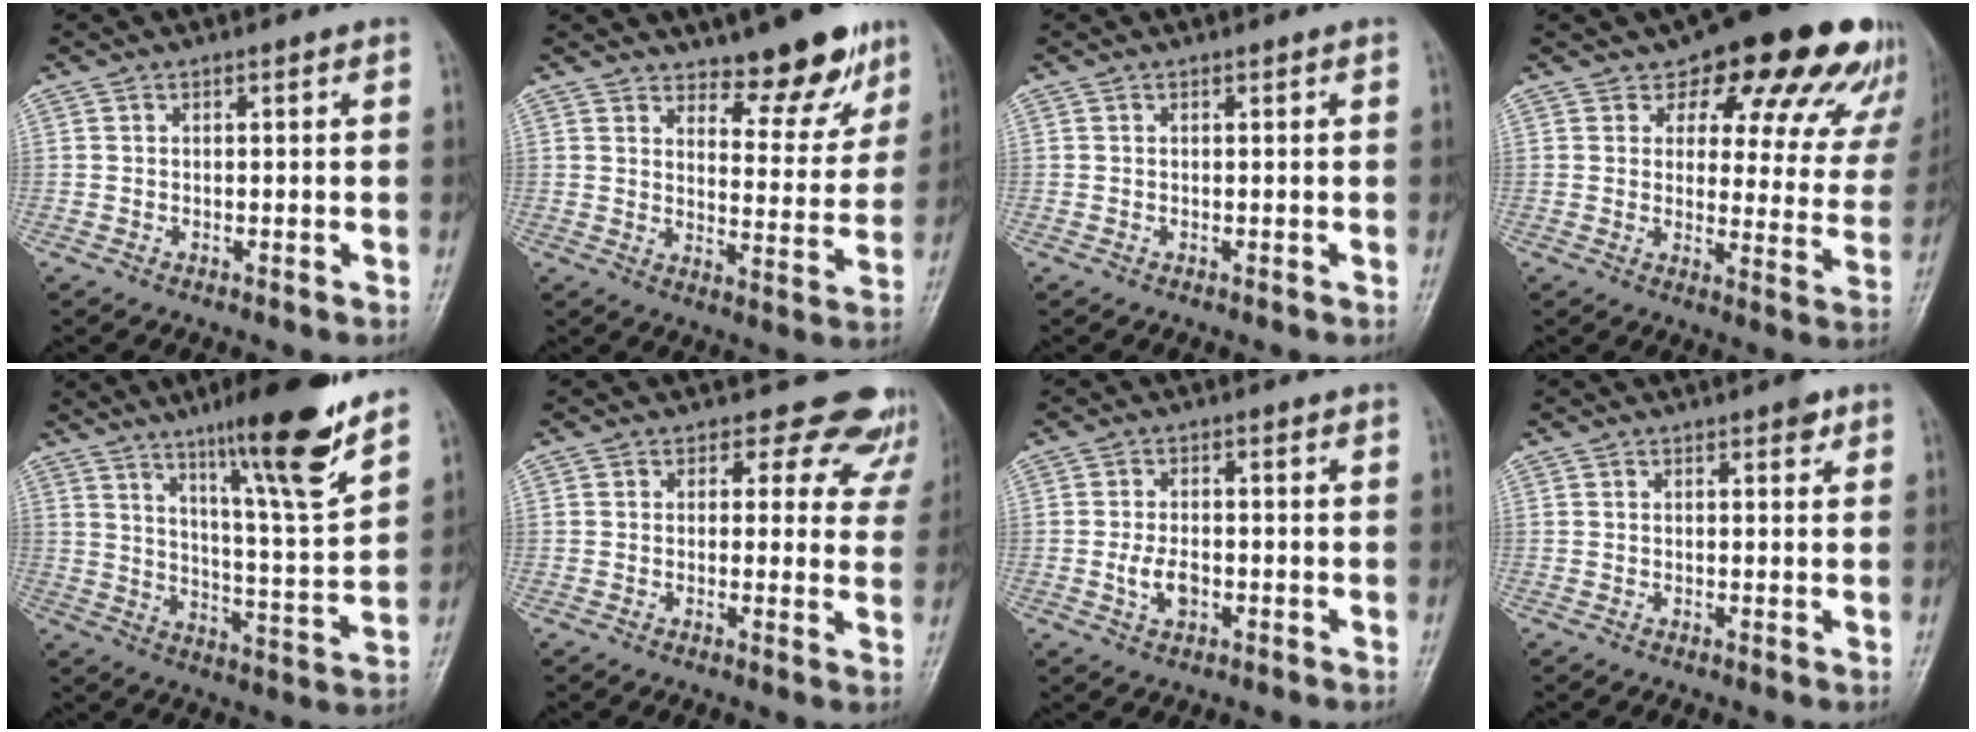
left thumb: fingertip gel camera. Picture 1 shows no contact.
{"total": 10.9, "force": [8.2, 4.1, 6.0], "torque": [-0.043, -0.061, 0.123]}
{"total": 0.0}
{"total": 22.4, "force": [15.3, 10.1, 12.8], "torque": [-0.116, -0.062, 0.179]}
{"total": 18.0, "force": [12.2, 1.6, 13.1], "torque": [-0.181, -0.073, 0.191]}
{"total": 10.2, "force": [8.5, 5.5, 1.4], "torque": [0.047, -0.042, 0.064]}
{"total": 4.1, "force": [-1.1, 2.5, 3.1], "torque": [-0.057, 0.003, -0.019]}
{"total": 1.9, "force": [1.1, 0.9, 1.3], "torque": [-0.010, -0.003, 0.011]}